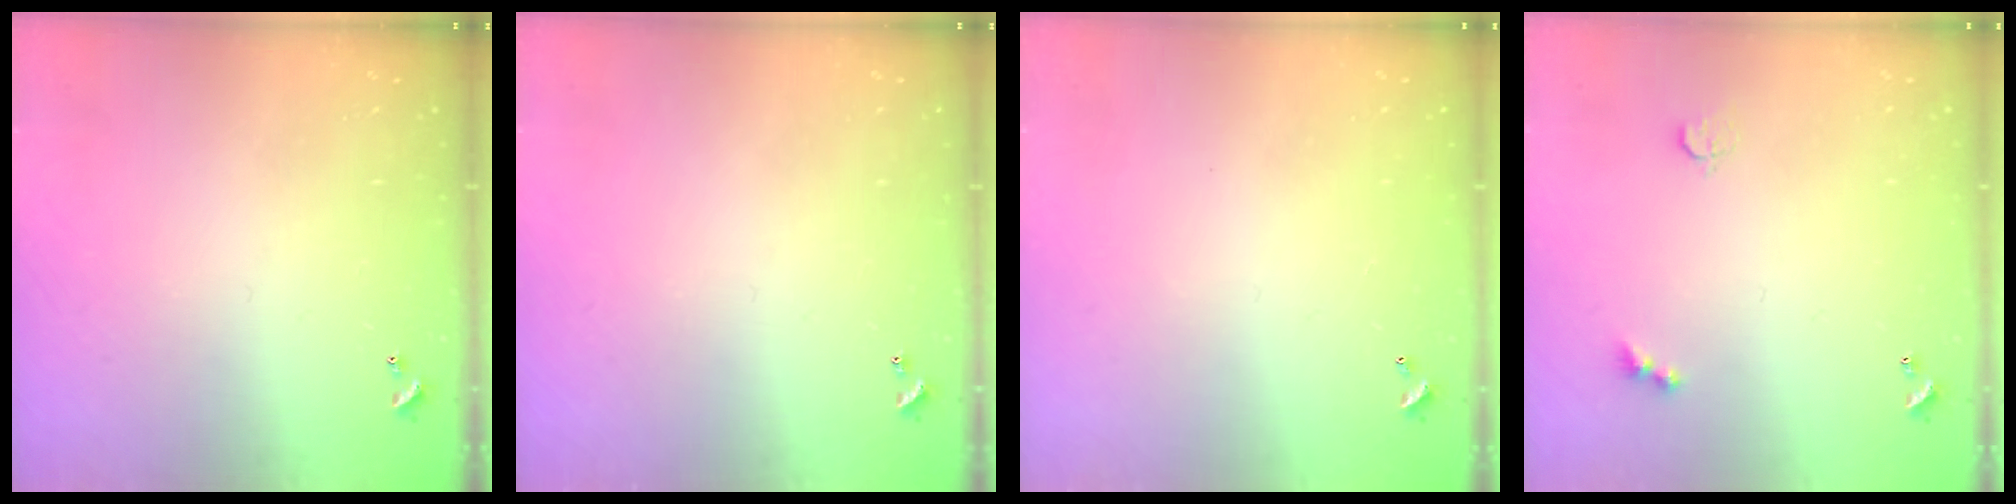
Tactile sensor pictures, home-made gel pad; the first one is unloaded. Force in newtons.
{"total": 0.0}
{"total": 2.8, "press": 2.8, "slide": 0.1}
{"total": 2.9, "press": 2.8, "slide": 0.7}